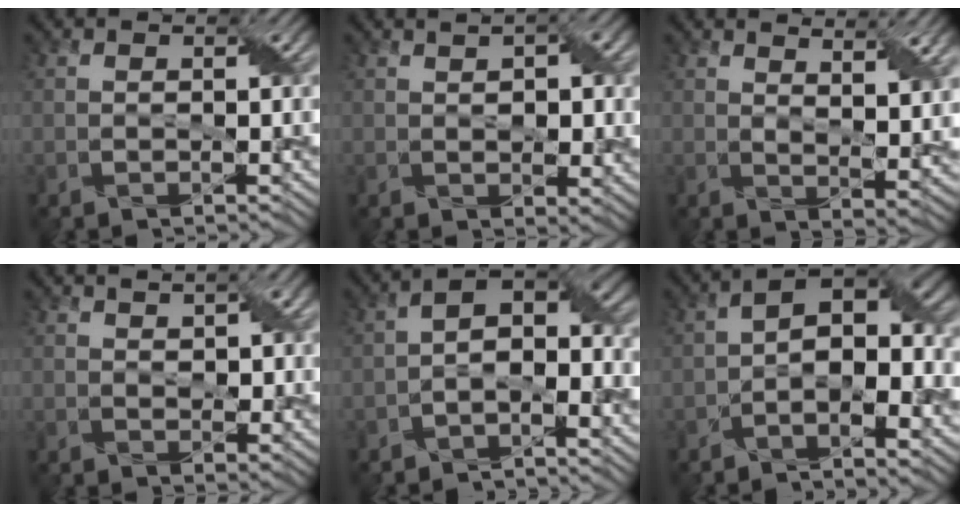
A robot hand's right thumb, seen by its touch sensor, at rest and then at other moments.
{"total": 4.2, "force": [1.3, 2.3, 3.3], "torque": [-0.050, -0.004, 0.029]}
{"total": 5.9, "force": [4.1, 1.4, 4.0], "torque": [-0.071, -0.007, 0.070]}
{"total": 3.3, "force": [1.8, 1.6, 2.3], "torque": [-0.043, -0.002, 0.039]}
{"total": 6.1, "force": [-2.6, 2.9, 4.7], "torque": [-0.069, 0.006, -0.056]}
{"total": 7.7, "force": [-2.1, 3.5, 6.5], "torque": [-0.105, 0.006, -0.041]}